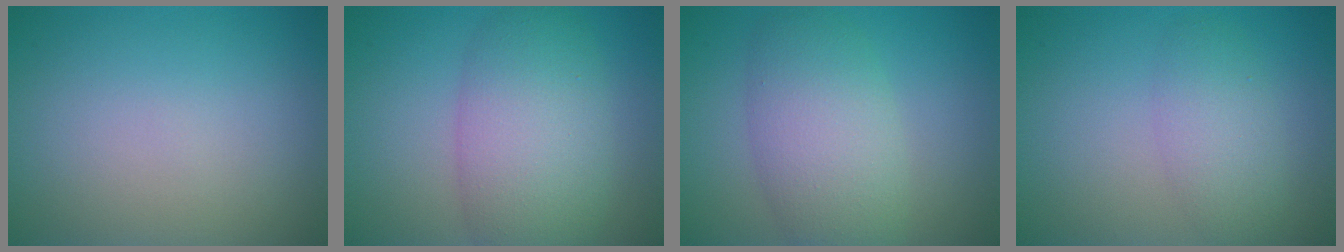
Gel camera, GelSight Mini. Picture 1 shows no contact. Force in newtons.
{"total": 7.3, "press": 7.3, "slide": 0.5}
{"total": 6.1, "press": 6.1, "slide": 0.3}
{"total": 3.0, "press": 3.0, "slide": 0.2}